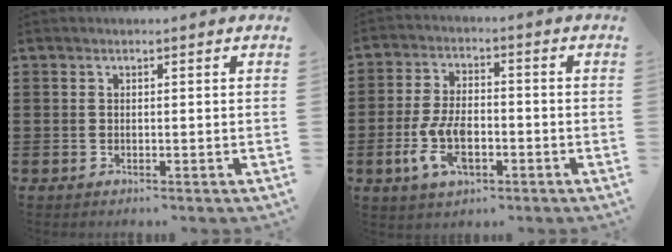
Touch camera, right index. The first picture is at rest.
{"total": 8.0, "force": [-2.6, 4.0, 6.5], "torque": [-0.157, -0.008, -0.052]}